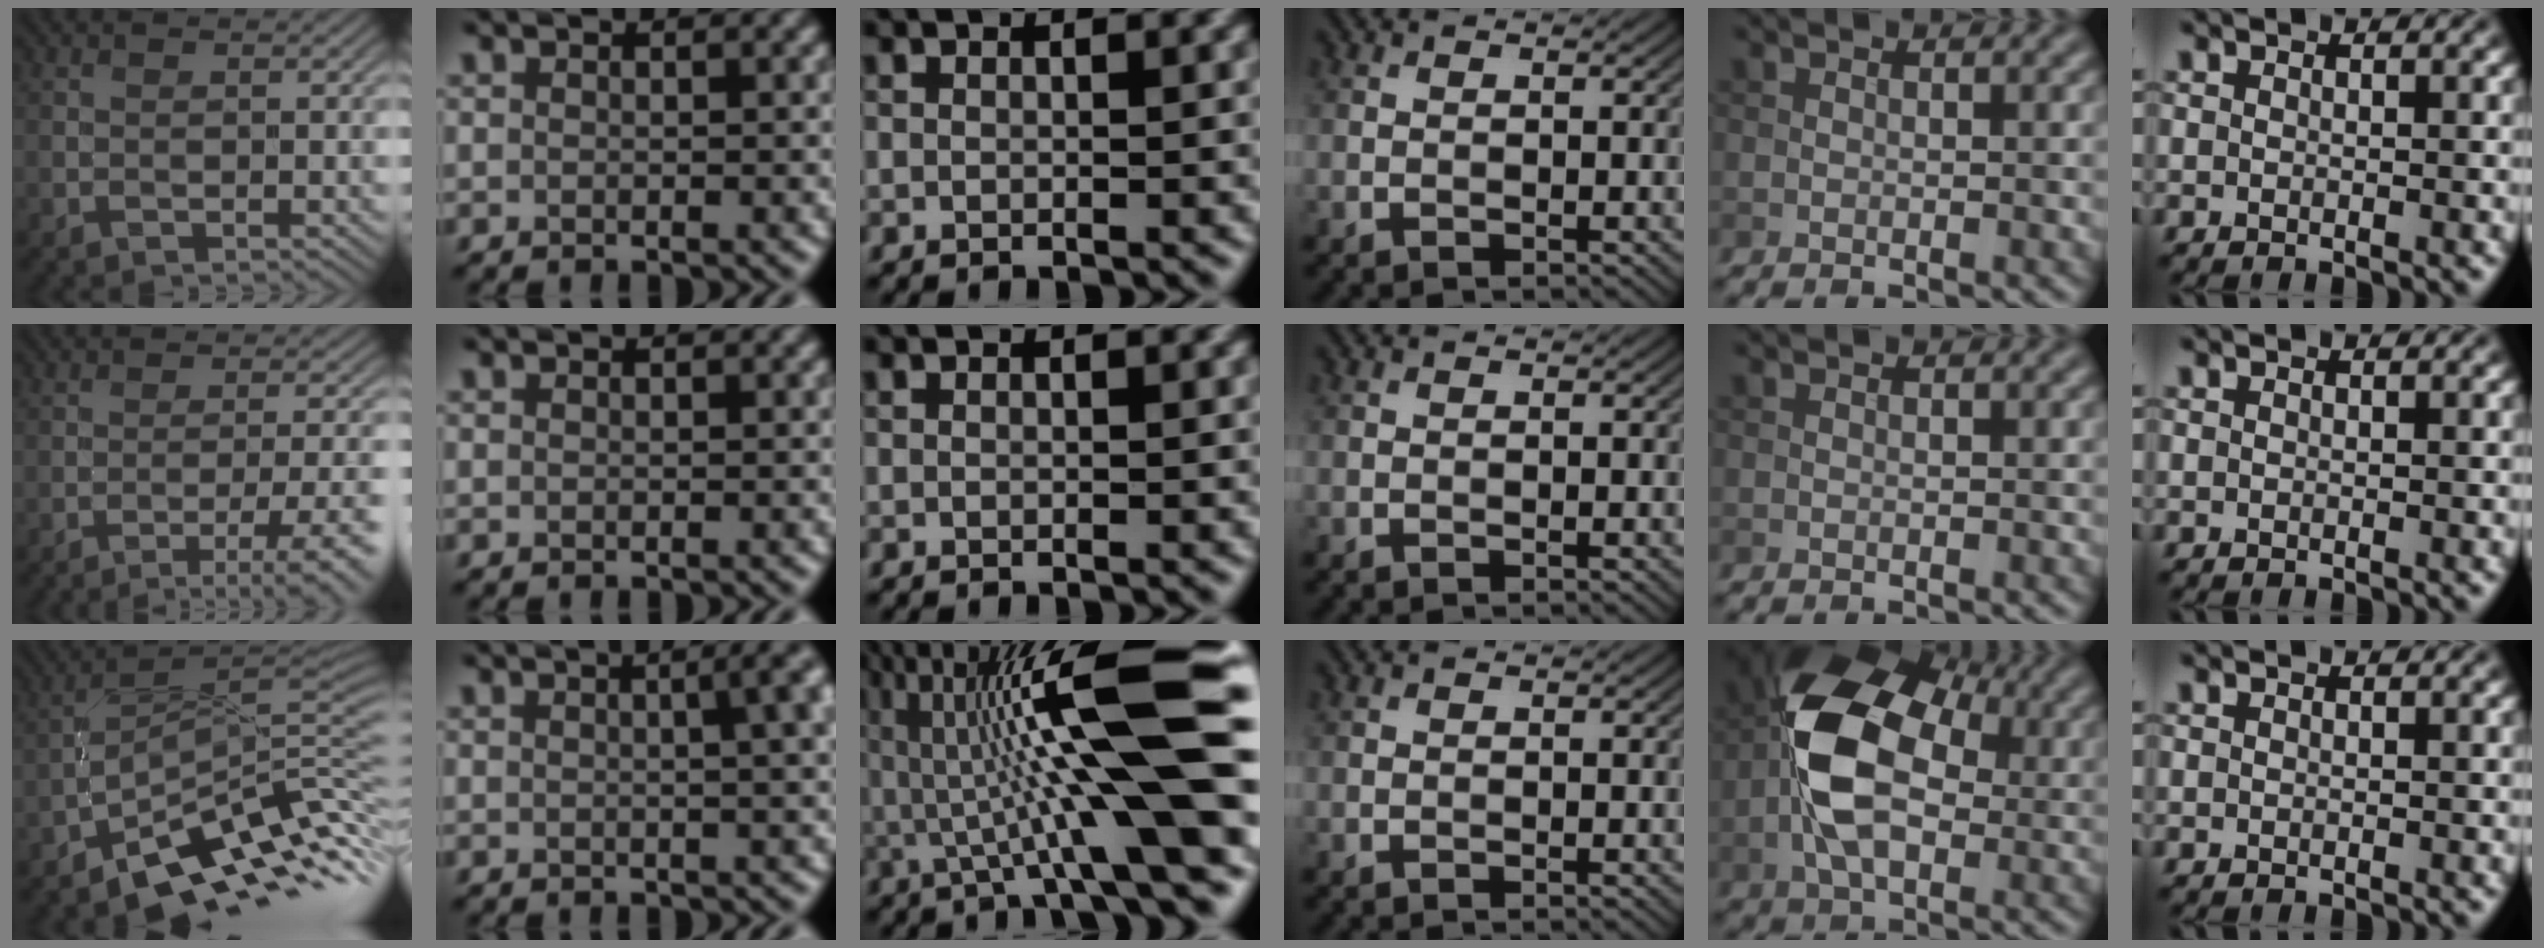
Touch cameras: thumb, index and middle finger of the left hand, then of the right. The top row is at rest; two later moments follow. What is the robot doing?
{"motion": "screw", "object": "dispenser bottle"}